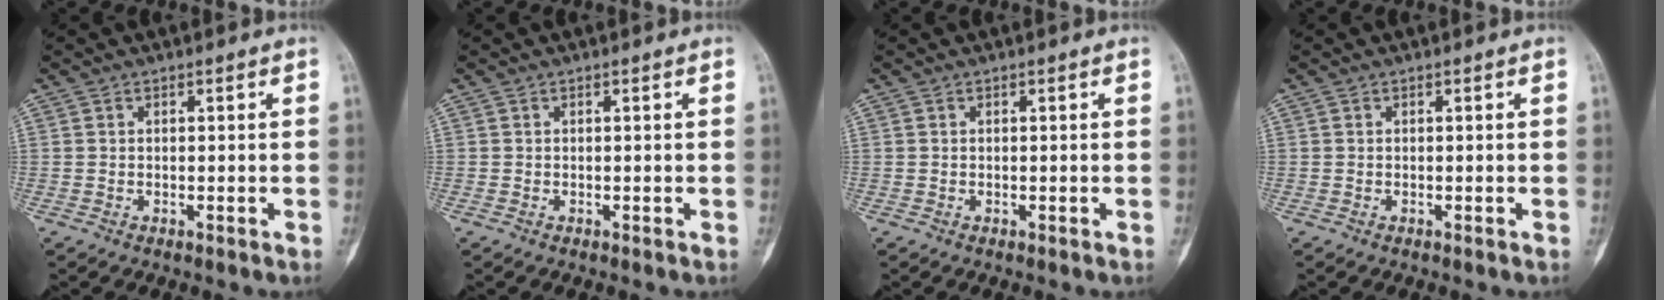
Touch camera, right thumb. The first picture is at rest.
{"total": 0.0}
{"total": 0.0}
{"total": 0.0}